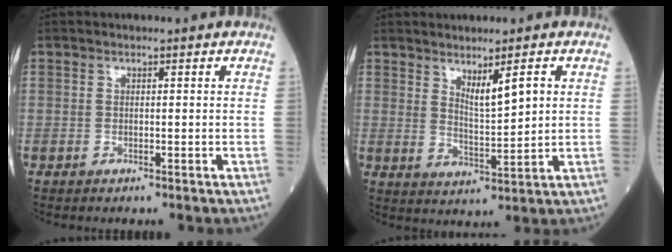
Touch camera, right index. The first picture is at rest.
{"total": 5.1, "force": [2.4, 0.6, 4.5], "torque": [-0.080, -0.014, 0.049]}